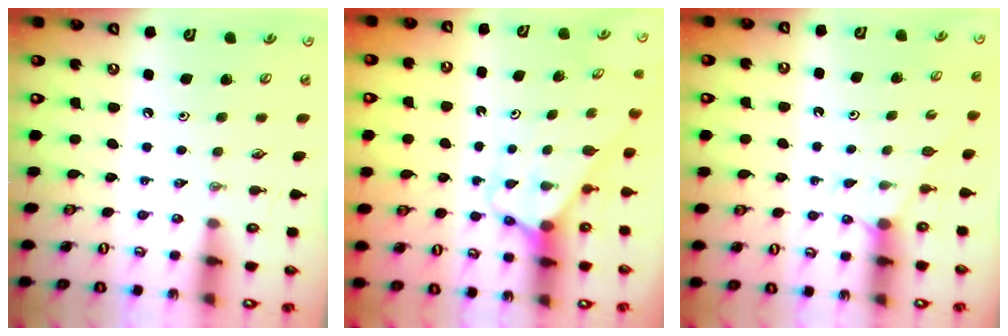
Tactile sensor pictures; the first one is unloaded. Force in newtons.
{"total": 2.9, "press": 2.9, "slide": 0.2}
{"total": 2.5, "press": 2.5, "slide": 0.4}